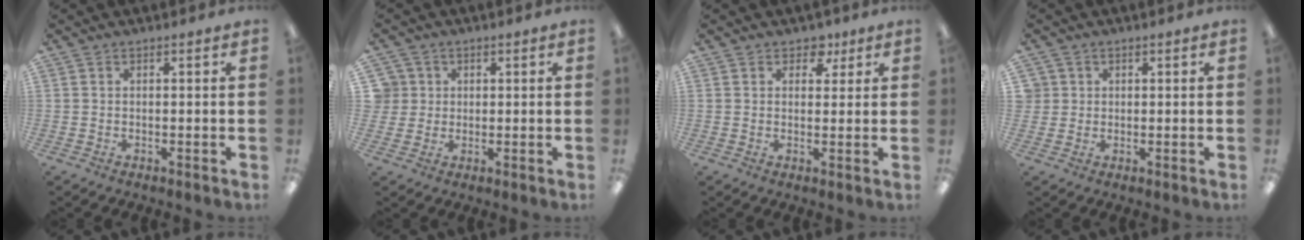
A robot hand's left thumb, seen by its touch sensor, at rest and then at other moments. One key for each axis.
{"total": 4.9, "fx": 1.3, "fy": 4.7, "fz": 0.5, "tx": -0.019, "ty": 0.008, "tz": 0.025}
{"total": 4.0, "fx": 2.4, "fy": 2.9, "fz": 1.2, "tx": -0.007, "ty": -0.007, "tz": 0.041}
{"total": 2.8, "fx": 0.8, "fy": 2.7, "fz": 0.0, "tx": -0.009, "ty": 0.004, "tz": 0.014}